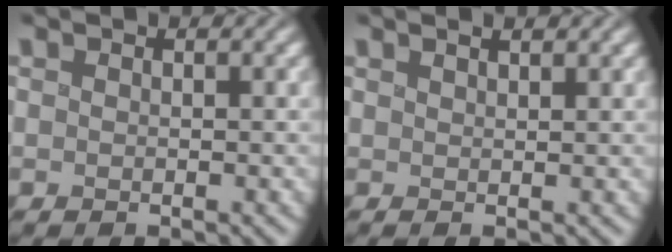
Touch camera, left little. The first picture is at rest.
{"total": 0.9, "force": [0.7, 0.2, 0.5], "torque": [-0.001, 0.000, 0.006]}